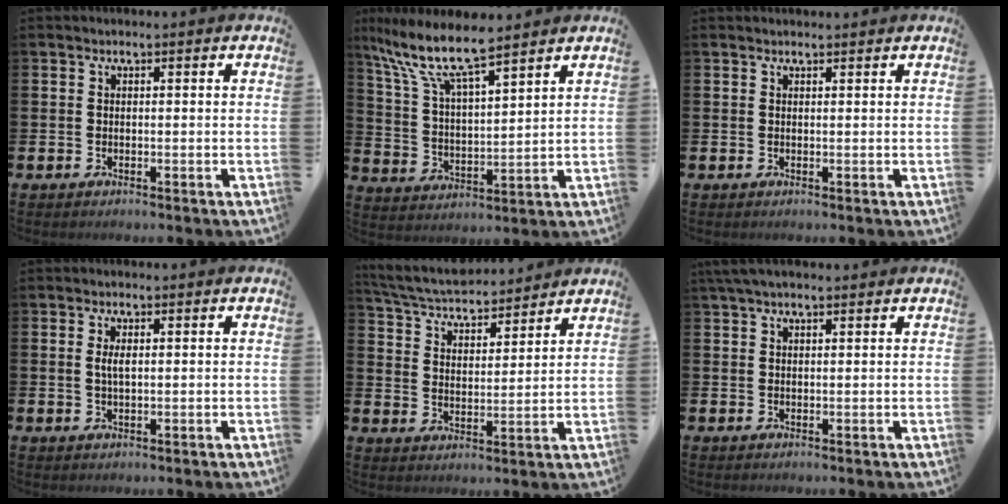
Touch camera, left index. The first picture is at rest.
{"total": 10.0, "force": [8.5, 1.8, 5.0], "torque": [-0.129, -0.041, 0.147]}
{"total": 0.7, "force": [0.6, 0.0, 0.1], "torque": [0.008, -0.003, 0.010]}
{"total": 2.0, "force": [0.5, 0.7, 1.8], "torque": [-0.032, 0.003, 0.005]}
{"total": 5.5, "force": [5.4, 0.9, 1.0], "torque": [-0.043, -0.038, 0.090]}
{"total": 2.7, "force": [2.0, 0.8, 1.6], "torque": [-0.028, 0.004, 0.035]}